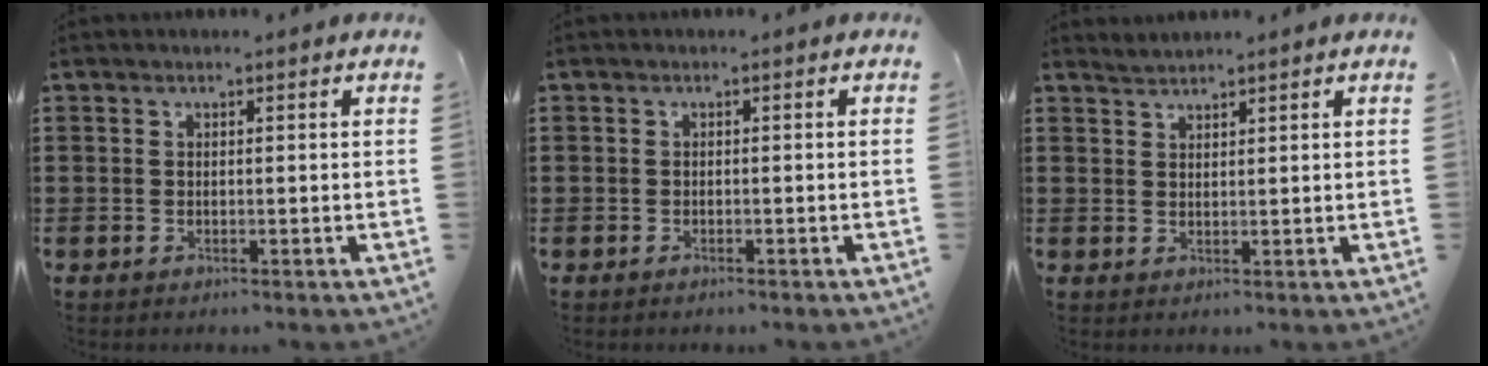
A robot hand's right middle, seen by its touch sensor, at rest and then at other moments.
{"total": 0.6, "force": [-0.5, 0.2, 0.0], "torque": [-0.001, 0.001, -0.012]}
{"total": 1.4, "force": [1.3, -0.2, -0.4], "torque": [0.004, -0.001, 0.027]}